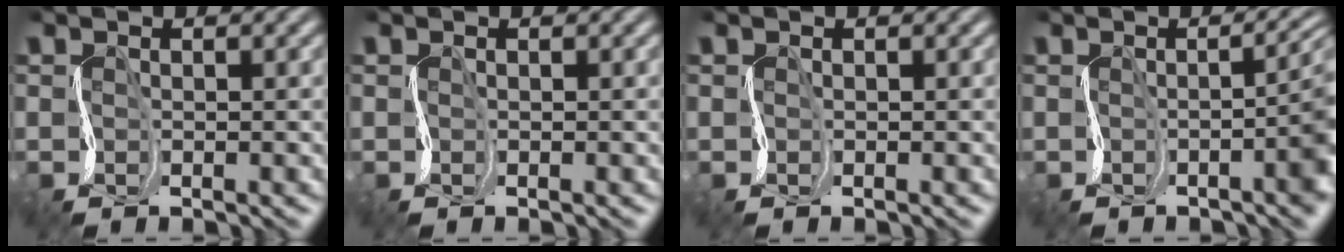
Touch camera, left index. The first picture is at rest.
{"total": 0.0}
{"total": 0.0}
{"total": 6.4, "force": [-0.6, 2.0, 6.0], "torque": [-0.048, 0.004, -0.012]}